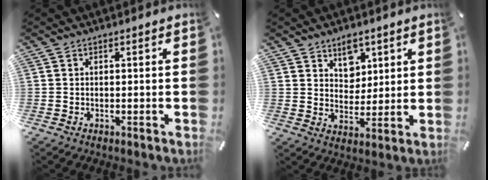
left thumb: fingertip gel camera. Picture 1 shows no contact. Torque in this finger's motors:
{"motor_torque": [0.46, -0.33, 0.14, -0.07, 0.05]}